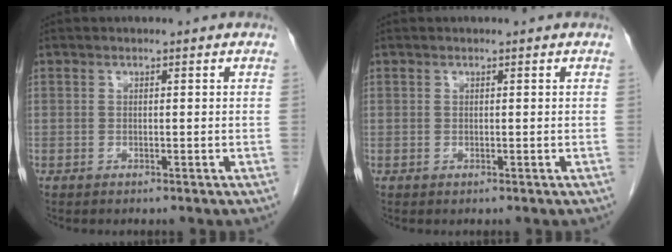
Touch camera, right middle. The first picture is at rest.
{"total": 0.0}